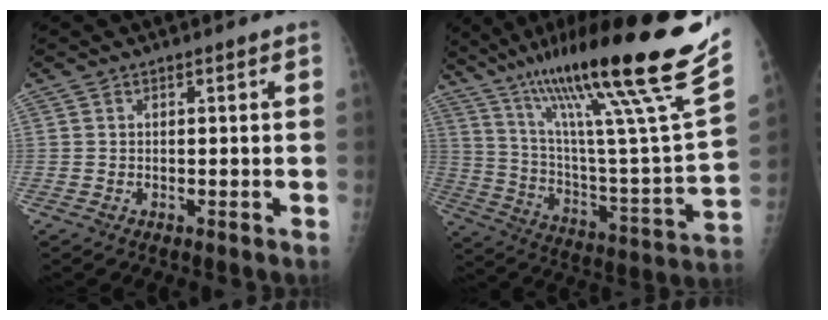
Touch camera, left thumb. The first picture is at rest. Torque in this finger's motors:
{"motor_torque": [1.67, -0.75, 1.56, -1.22, 0.41]}